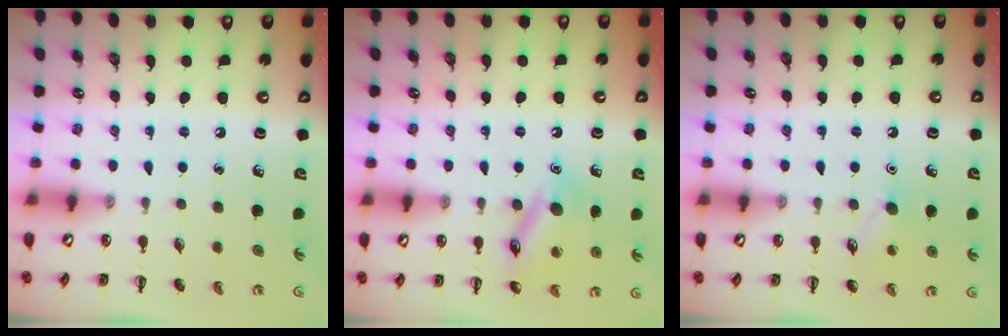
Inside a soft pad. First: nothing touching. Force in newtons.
{"total": 13.7, "press": 13.7, "slide": 1.0}
{"total": 8.6, "press": 8.3, "slide": 2.1}